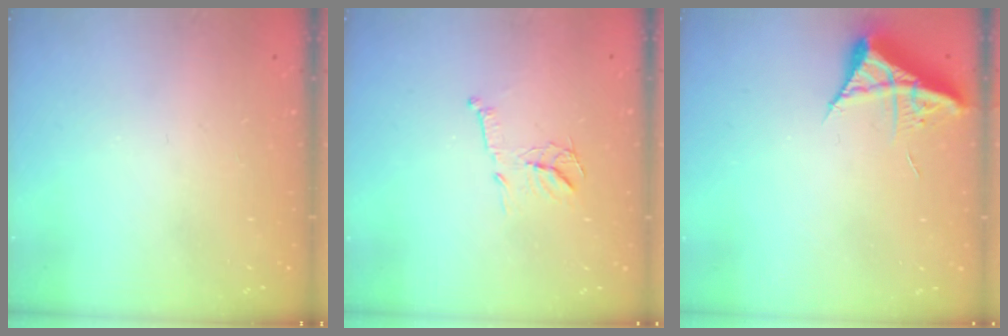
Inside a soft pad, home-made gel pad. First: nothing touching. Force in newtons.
{"total": 9.7, "press": 9.7, "slide": 0.3}
{"total": 9.2, "press": 9.2, "slide": 0.8}